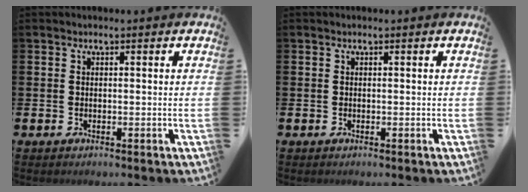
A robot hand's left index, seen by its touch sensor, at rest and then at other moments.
{"total": 0.0}